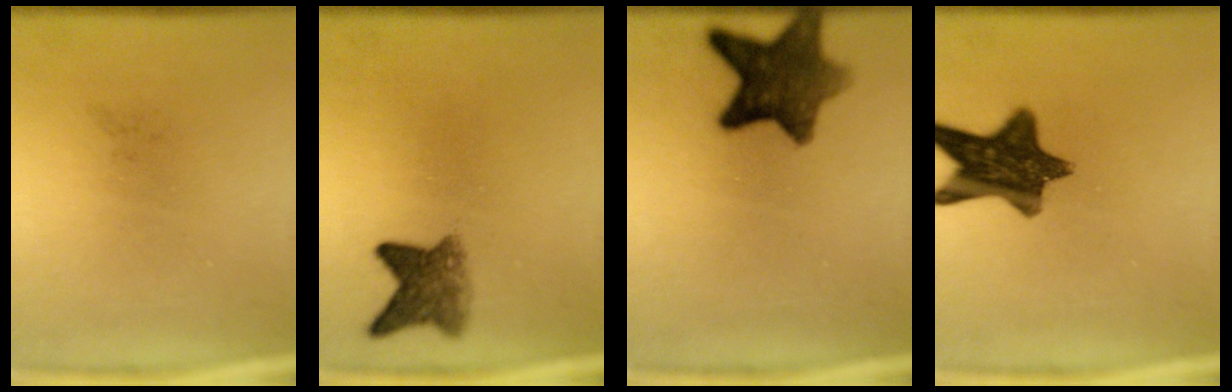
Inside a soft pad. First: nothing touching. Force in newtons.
{"total": 4.5}
{"total": 10.0}
{"total": 11.8}